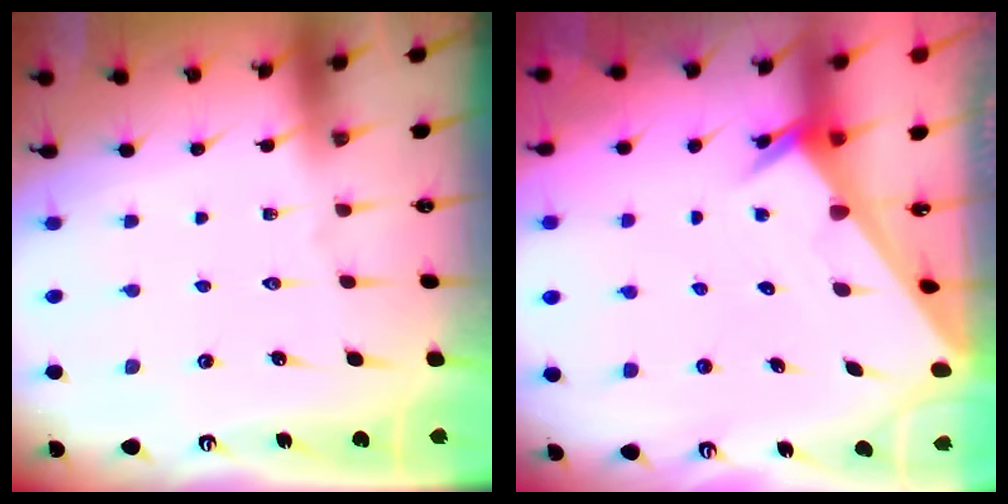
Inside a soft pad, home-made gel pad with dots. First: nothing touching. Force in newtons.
{"total": 3.3, "press": 3.3, "slide": 0.3}